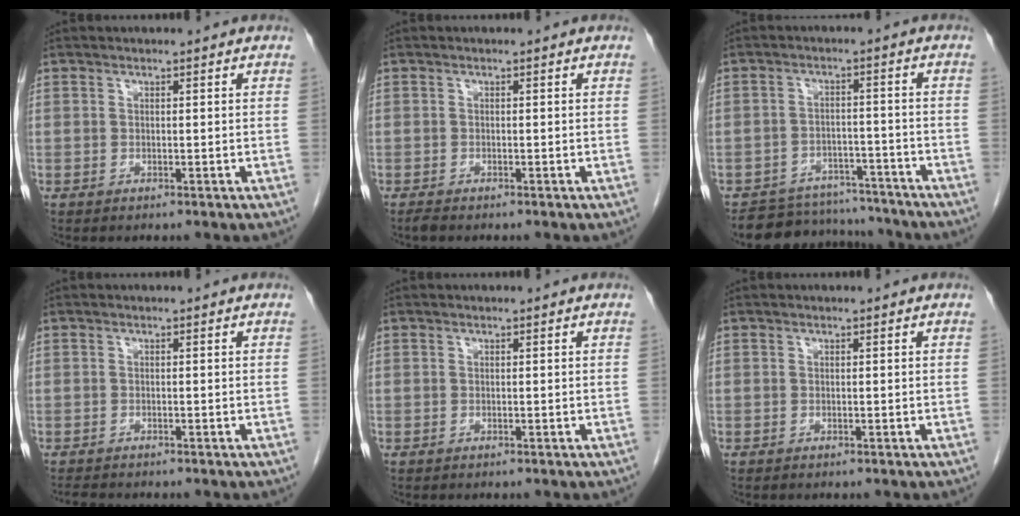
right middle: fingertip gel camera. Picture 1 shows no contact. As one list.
[{"total": 0.8, "force": [-0.7, 0.1, 0.3], "torque": [-0.016, -0.004, -0.014]}, {"total": 10.1, "force": [-9.6, 3.3, 0.6], "torque": [0.004, 0.015, -0.131]}, {"total": 2.1, "force": [-2.0, 0.3, 0.7], "torque": [-0.014, -0.007, -0.029]}, {"total": 0.0}, {"total": 0.0}]